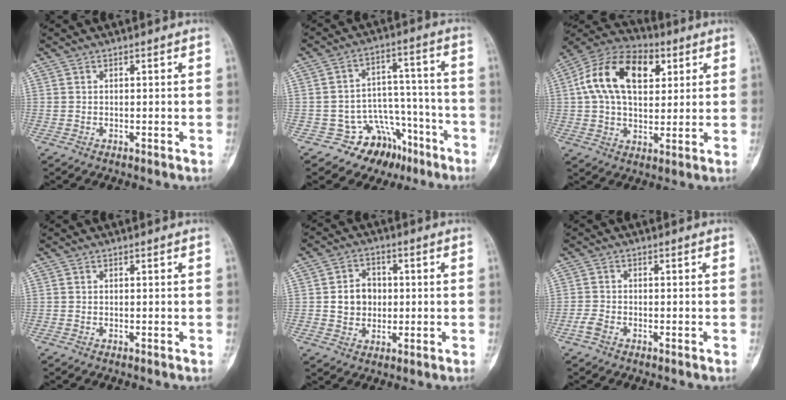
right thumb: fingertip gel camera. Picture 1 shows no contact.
{"total": 12.0, "force": [-7.5, 9.2, 2.2], "torque": [0.021, 0.115, -0.107]}
{"total": 17.7, "force": [4.9, 11.0, 13.0], "torque": [-0.203, 0.009, 0.076]}
{"total": 0.0}
{"total": 6.7, "force": [0.2, 5.8, 3.5], "torque": [-0.023, 0.005, 0.001]}
{"total": 1.9, "force": [-1.2, 1.0, 1.1], "torque": [-0.031, 0.002, -0.026]}